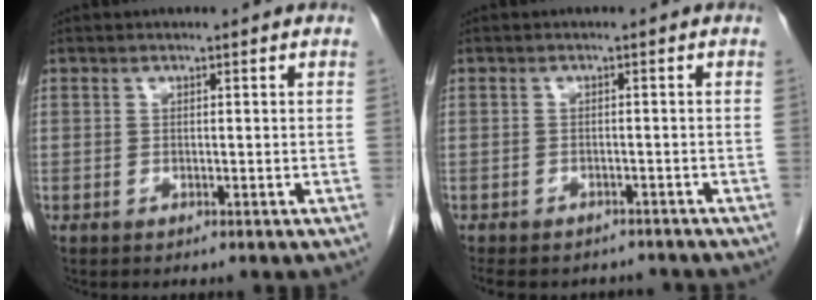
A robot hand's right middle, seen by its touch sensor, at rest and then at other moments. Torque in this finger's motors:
{"motor_torque": [0.09, -0.09, 0.02, 0.05]}